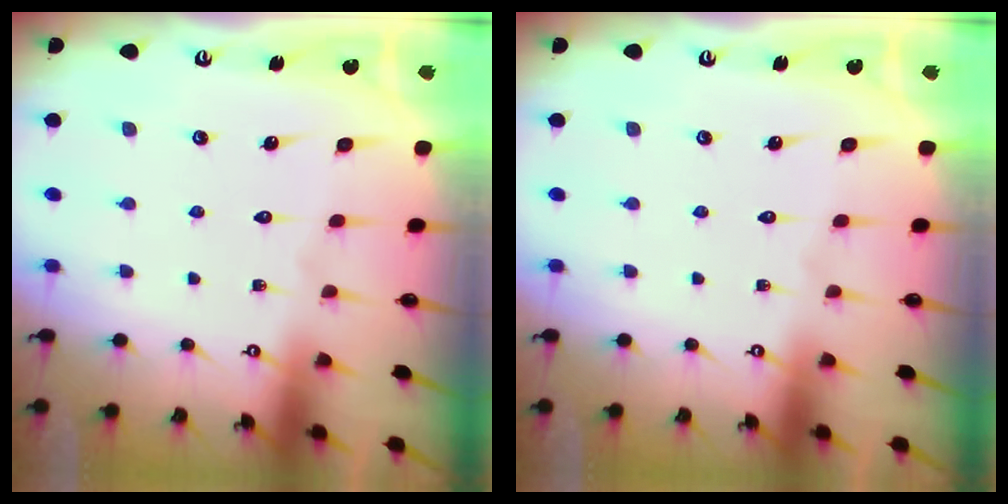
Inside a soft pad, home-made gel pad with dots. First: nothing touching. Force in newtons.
{"total": 0.0}